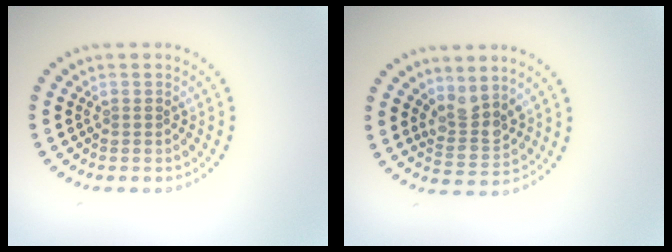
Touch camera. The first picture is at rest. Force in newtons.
{"total": 2.8, "press": 2.4, "slide": 1.6}